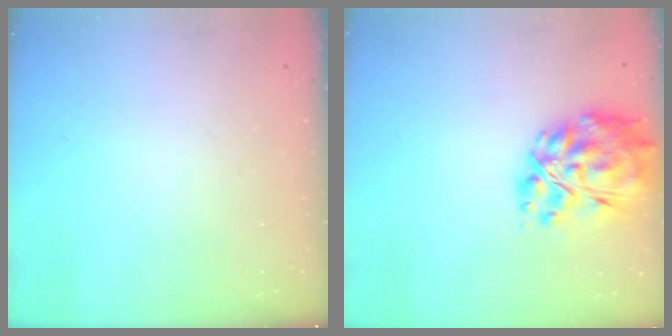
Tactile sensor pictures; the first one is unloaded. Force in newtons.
{"total": 19.3, "press": 18.2, "slide": 6.4}